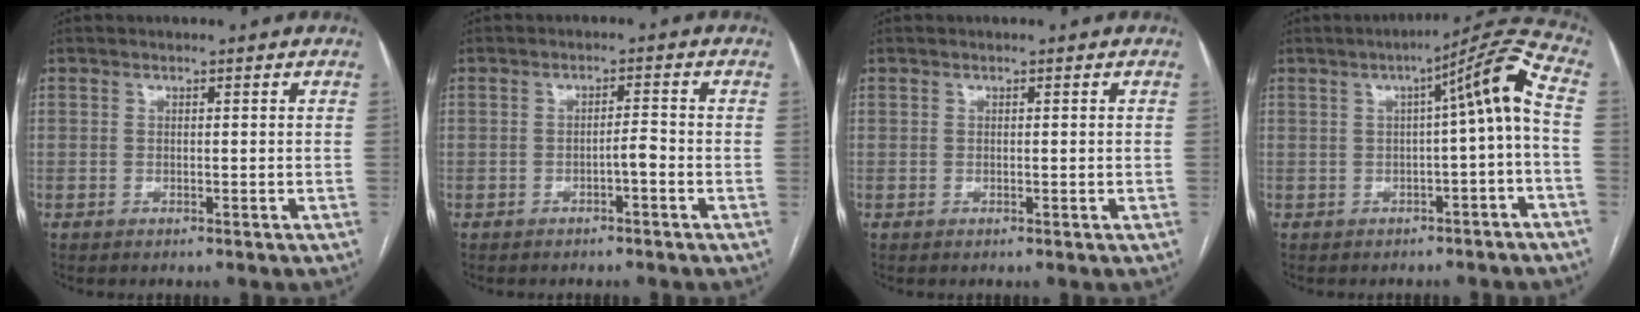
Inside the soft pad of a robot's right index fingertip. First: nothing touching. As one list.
[{"total": 1.9, "force": [-1.0, 0.2, 1.7], "torque": [-0.025, 0.002, -0.017]}, {"total": 0.6, "force": [0.1, 0.2, 0.6], "torque": [-0.012, -0.002, 0.004]}, {"total": 8.4, "force": [-0.6, 0.2, 8.4], "torque": [-0.113, 0.028, -0.011]}]